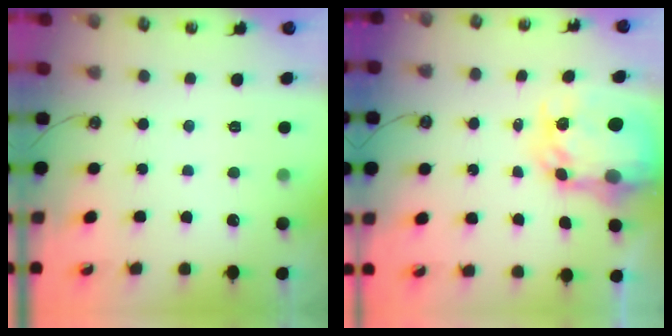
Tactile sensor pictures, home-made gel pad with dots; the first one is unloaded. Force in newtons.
{"total": 7.7, "press": 7.7, "slide": 0.7}